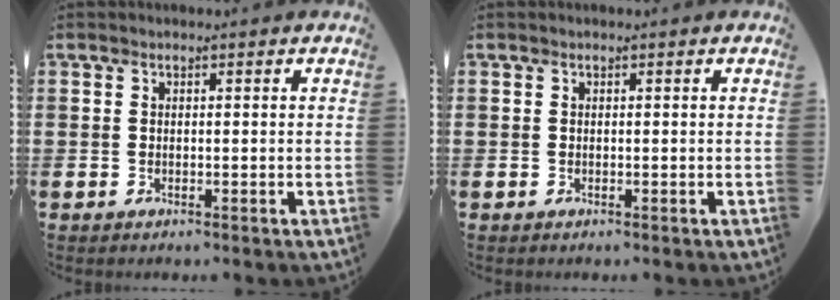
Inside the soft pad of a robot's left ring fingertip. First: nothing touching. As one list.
[{"total": 0.0}]